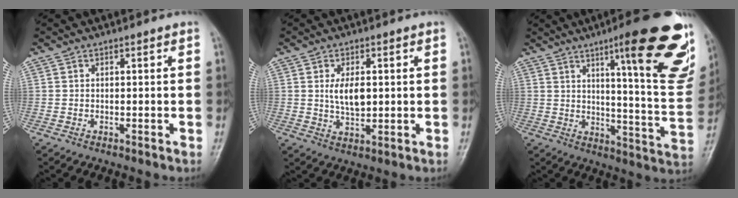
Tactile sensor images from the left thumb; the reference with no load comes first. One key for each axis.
{"total": 5.9, "fx": 0.8, "fy": 3.2, "fz": 4.8, "tx": -0.079, "ty": -0.009, "tz": 0.016}
{"total": 24.5, "fx": 13.2, "fy": 4.3, "fz": 20.2, "tx": -0.232, "ty": -0.061, "tz": 0.177}